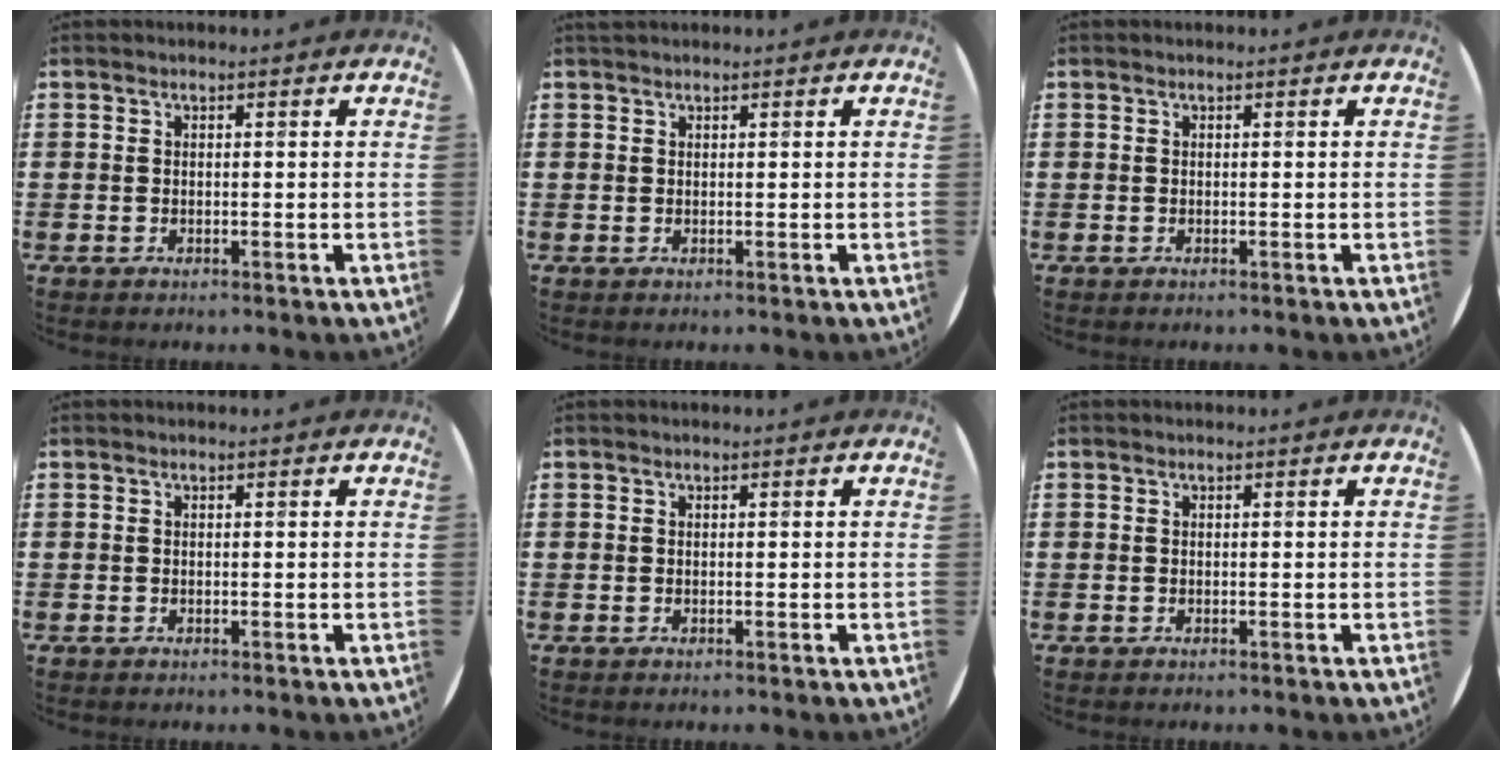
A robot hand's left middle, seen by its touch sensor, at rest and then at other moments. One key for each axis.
{"total": 0.6, "fx": 0.5, "fy": 0.3, "fz": -0.2, "tx": 0.012, "ty": 0.002, "tz": 0.007}
{"total": 0.0}
{"total": 0.0}
{"total": 0.0}
{"total": 0.0}